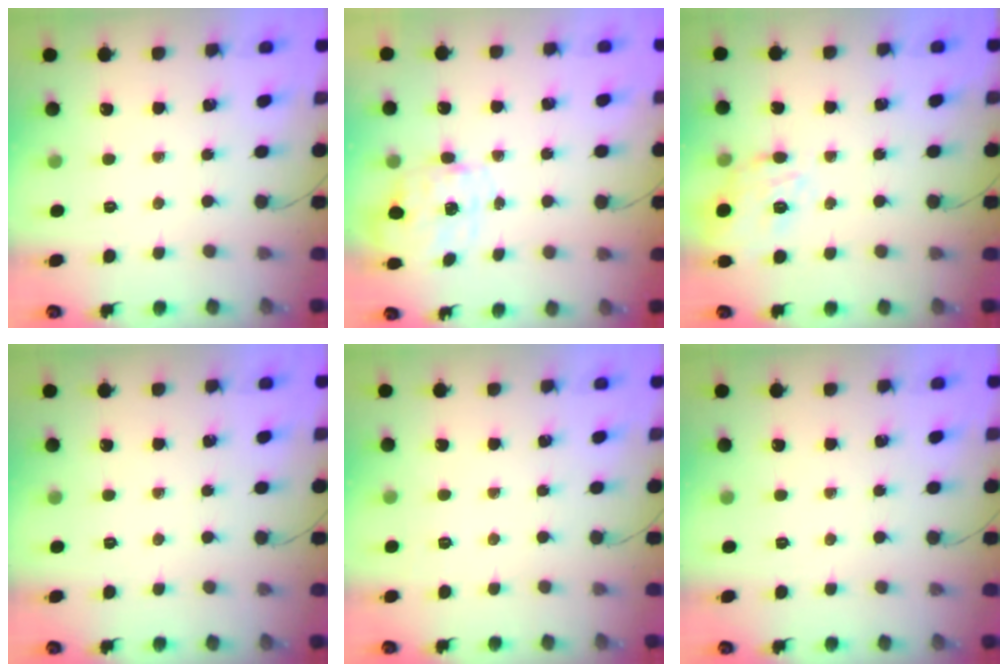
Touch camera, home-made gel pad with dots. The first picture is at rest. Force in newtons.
{"total": 2.7, "press": 2.6, "slide": 0.8}
{"total": 13.7, "press": 13.7, "slide": 0.6}
{"total": 0.0}
{"total": 5.9, "press": 5.6, "slide": 1.6}
{"total": 0.0}